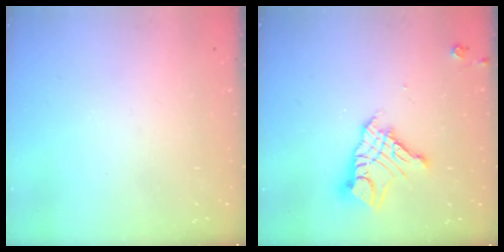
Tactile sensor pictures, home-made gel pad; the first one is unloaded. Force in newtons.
{"total": 11.7, "press": 11.6, "slide": 1.2}